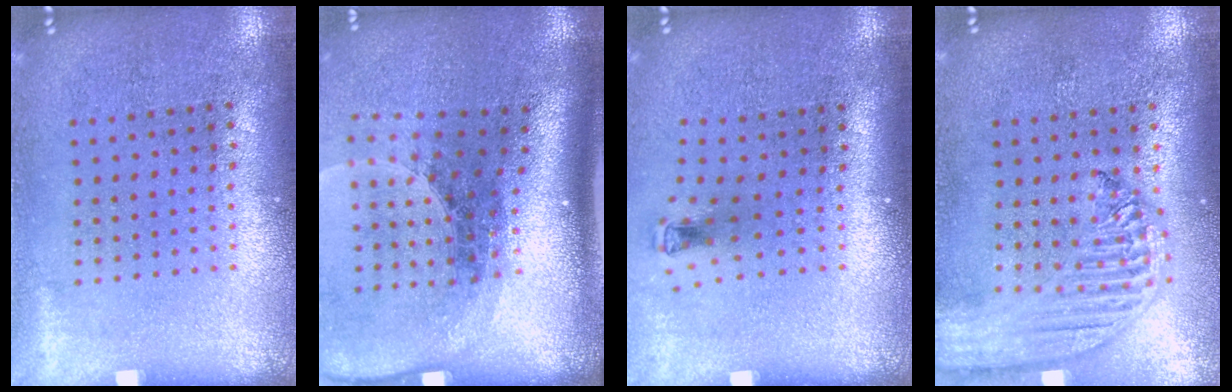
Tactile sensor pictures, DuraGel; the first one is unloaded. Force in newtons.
{"total": 2.6, "press": 1.9, "slide": 1.8}
{"total": 0.6, "press": 0.3, "slide": 0.6}
{"total": 2.4, "press": 2.1, "slide": 1.3}